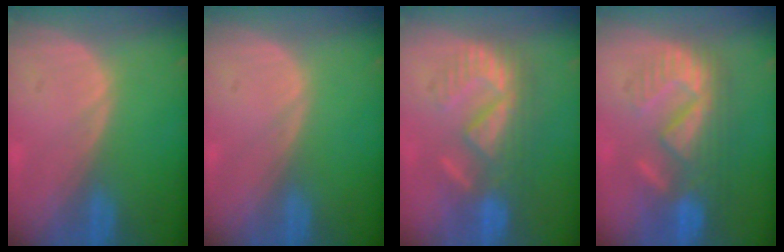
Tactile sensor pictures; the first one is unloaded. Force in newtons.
{"total": 0.0}
{"total": 8.7, "press": 8.5, "slide": 1.7}
{"total": 9.2, "press": 8.9, "slide": 2.1}